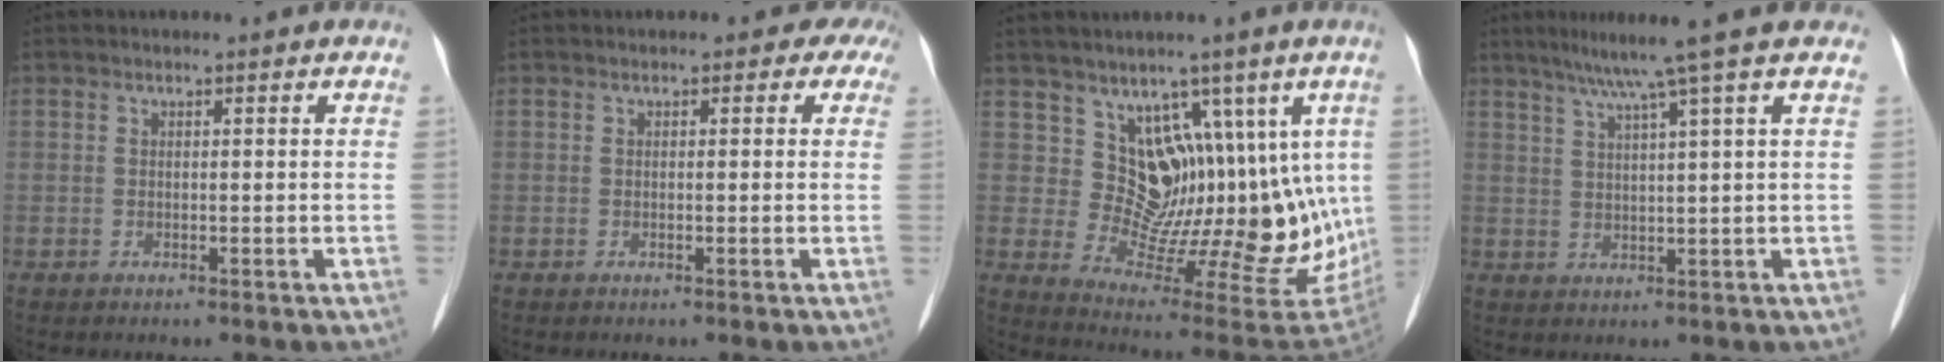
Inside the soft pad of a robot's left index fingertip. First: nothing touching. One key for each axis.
{"total": 2.2, "fx": 0.9, "fy": 1.8, "fz": 0.9, "tx": 0.008, "ty": 0.002, "tz": -0.011}
{"total": 13.3, "fx": 5.3, "fy": 7.5, "fz": 9.7, "tx": -0.125, "ty": 0.003, "tz": 0.109}
{"total": 6.6, "fx": 4.8, "fy": -2.0, "fz": 4.1, "tx": -0.065, "ty": 0.013, "tz": 0.077}